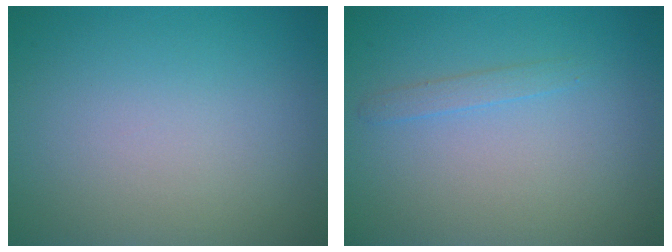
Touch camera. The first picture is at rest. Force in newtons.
{"total": 1.0, "press": 1.0, "slide": 0.0}